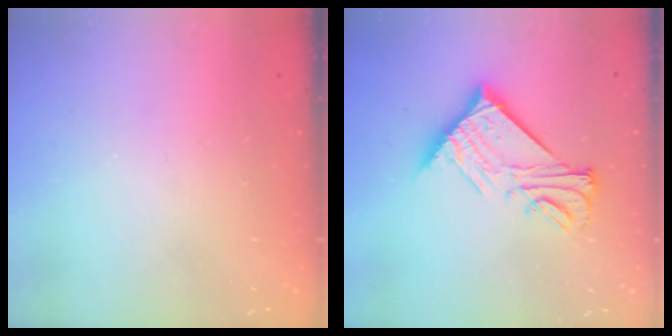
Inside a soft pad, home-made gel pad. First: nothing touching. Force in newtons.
{"total": 15.4, "press": 15.4, "slide": 0.4}